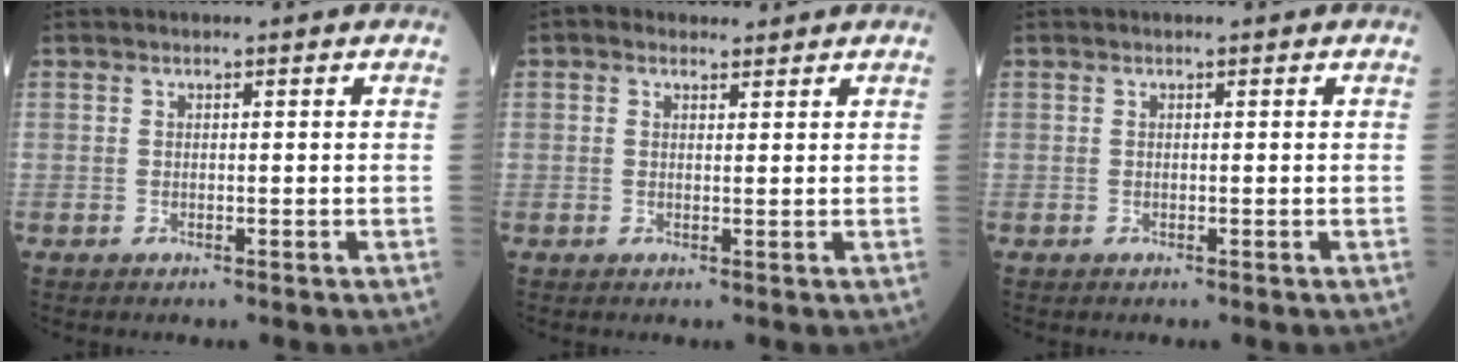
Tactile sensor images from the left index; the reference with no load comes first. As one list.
[{"total": 1.7, "force": [1.2, 1.2, 0.5], "torque": [-0.012, 0.014, 0.018]}, {"total": 0.0}]